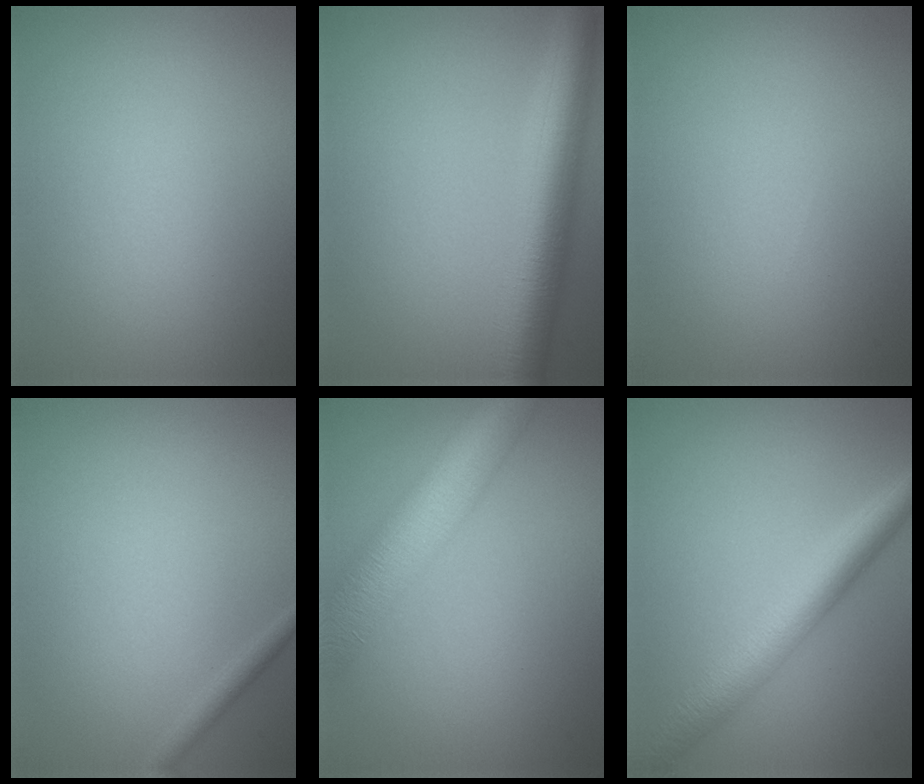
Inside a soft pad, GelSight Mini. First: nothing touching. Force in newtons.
{"total": 7.8, "press": 7.8, "slide": 0.1}
{"total": 0.0}
{"total": 1.1, "press": 1.1, "slide": 0.1}
{"total": 8.7, "press": 8.7, "slide": 0.3}
{"total": 5.5, "press": 5.5, "slide": 0.1}